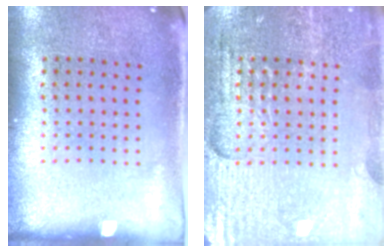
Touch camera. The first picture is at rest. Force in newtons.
{"total": 4.0, "press": 3.9, "slide": 1.0}